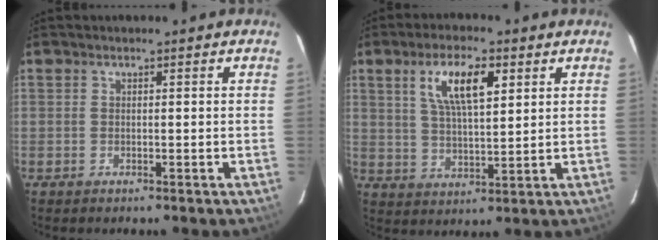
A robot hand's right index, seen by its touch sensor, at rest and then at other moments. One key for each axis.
{"total": 9.6, "fx": 4.2, "fy": 3.0, "fz": 8.1, "tx": -0.149, "ty": 0.009, "tz": 0.079}